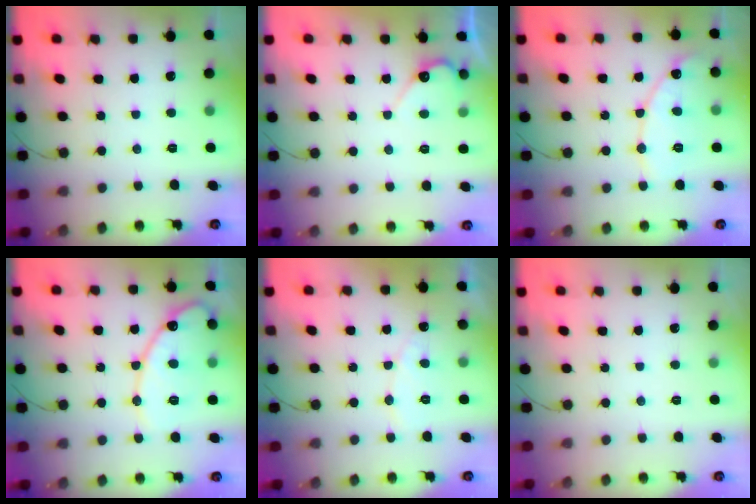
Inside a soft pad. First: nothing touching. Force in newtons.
{"total": 6.7, "press": 6.7, "slide": 0.5}
{"total": 10.6, "press": 10.5, "slide": 0.8}
{"total": 15.4, "press": 15.4, "slide": 1.3}
{"total": 5.8, "press": 5.8, "slide": 0.5}
{"total": 0.0}